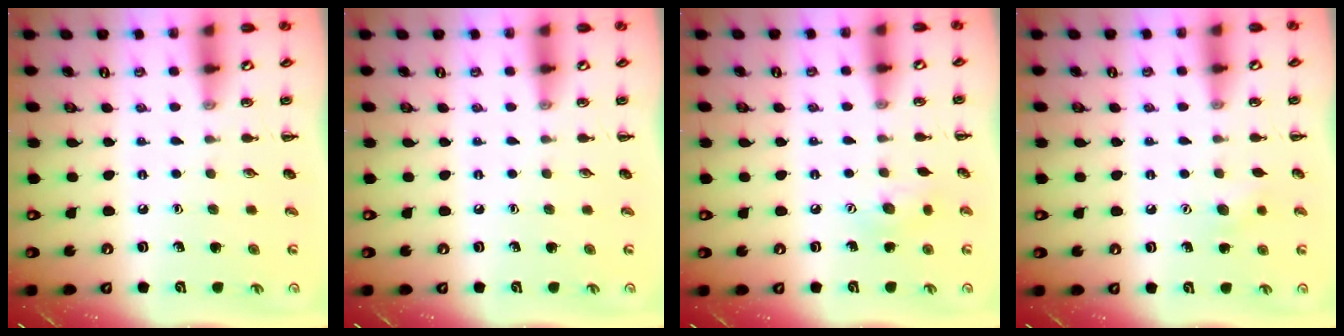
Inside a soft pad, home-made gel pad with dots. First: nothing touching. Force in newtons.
{"total": 0.0}
{"total": 7.0, "press": 6.9, "slide": 1.4}
{"total": 5.1, "press": 5.0, "slide": 1.2}